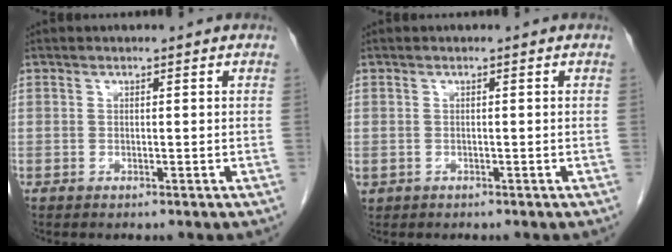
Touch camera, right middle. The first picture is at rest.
{"total": 0.9, "force": [-0.4, 0.8, 0.1], "torque": [-0.009, 0.004, 0.000]}